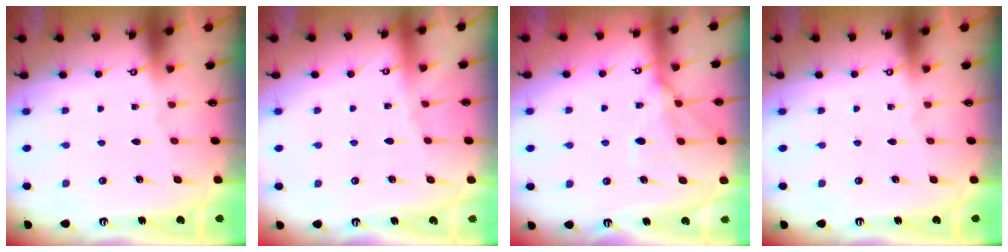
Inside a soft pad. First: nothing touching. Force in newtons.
{"total": 2.2, "press": 2.1, "slide": 0.5}
{"total": 12.2, "press": 12.1, "slide": 1.2}
{"total": 0.0}